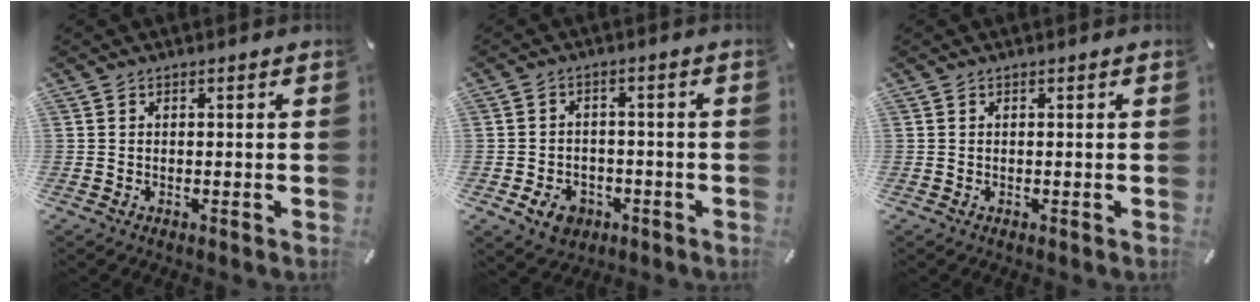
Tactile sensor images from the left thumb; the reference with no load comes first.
{"total": 6.0, "force": [-3.0, 4.6, 2.4], "torque": [-0.053, 0.015, -0.054]}
{"total": 0.0}